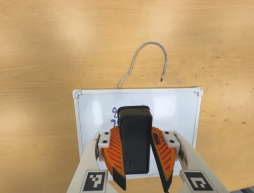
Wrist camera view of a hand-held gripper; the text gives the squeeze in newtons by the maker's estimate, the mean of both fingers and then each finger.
{"total": 9.5, "left": 9.8, "right": 9.2}